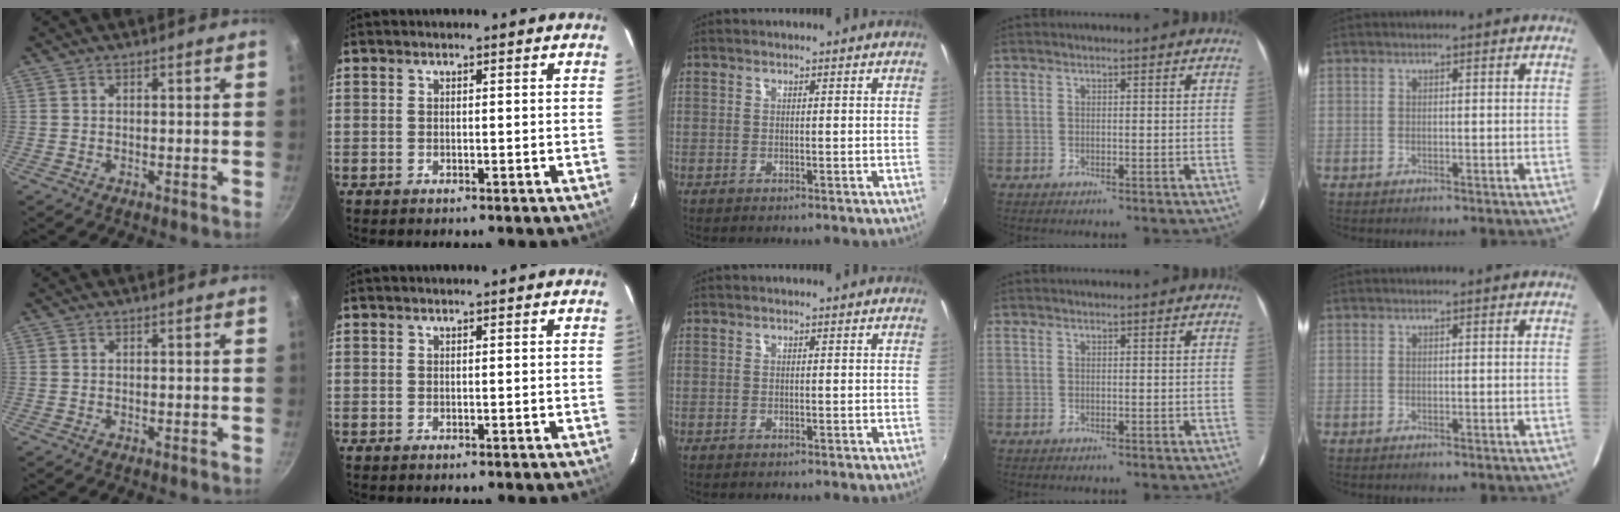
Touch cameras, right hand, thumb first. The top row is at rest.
{}